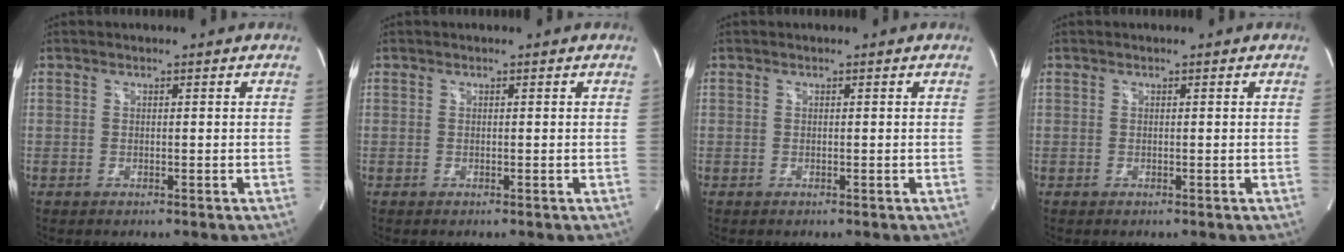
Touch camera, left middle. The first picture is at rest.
{"total": 0.0}
{"total": 0.0}
{"total": 0.0}